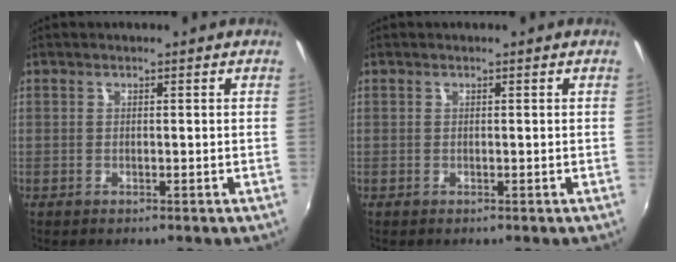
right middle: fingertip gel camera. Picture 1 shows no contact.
{"total": 0.0}